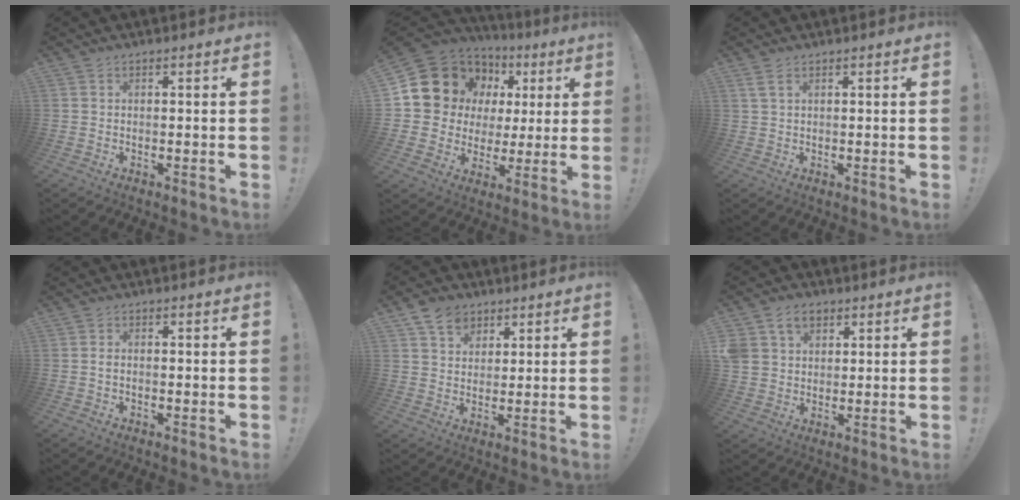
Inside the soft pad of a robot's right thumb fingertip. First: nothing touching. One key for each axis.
{"total": 12.6, "fx": 6.9, "fy": 9.8, "fz": 3.8, "tx": -0.055, "ty": -0.053, "tz": 0.145}
{"total": 2.6, "fx": 1.3, "fy": 1.1, "fz": 2.0, "tx": -0.043, "ty": 0.003, "tz": 0.026}
{"total": 1.0, "fx": -0.5, "fy": 0.4, "fz": 0.8, "tx": -0.018, "ty": 0.004, "tz": -0.008}
{"total": 7.9, "fx": 4.7, "fy": 5.9, "fz": 2.4, "tx": -0.033, "ty": -0.023, "tz": 0.090}
{"total": 8.9, "fx": 4.4, "fy": 6.7, "fz": 4.1, "tx": -0.067, "ty": -0.008, "tz": 0.089}